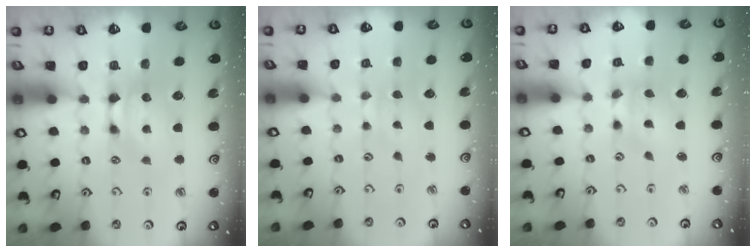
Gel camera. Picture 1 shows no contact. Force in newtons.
{"total": 2.8, "press": 2.8, "slide": 0.2}
{"total": 1.8, "press": 1.3, "slide": 1.3}